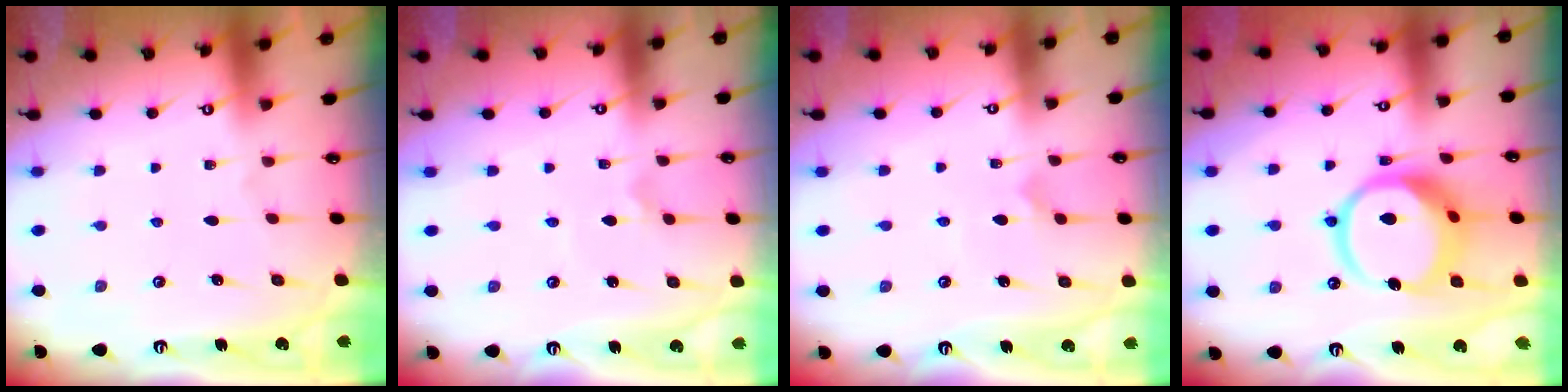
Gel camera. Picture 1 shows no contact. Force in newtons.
{"total": 1.8, "press": 1.7, "slide": 0.4}
{"total": 3.3, "press": 3.3, "slide": 0.5}
{"total": 14.3, "press": 14.2, "slide": 1.5}